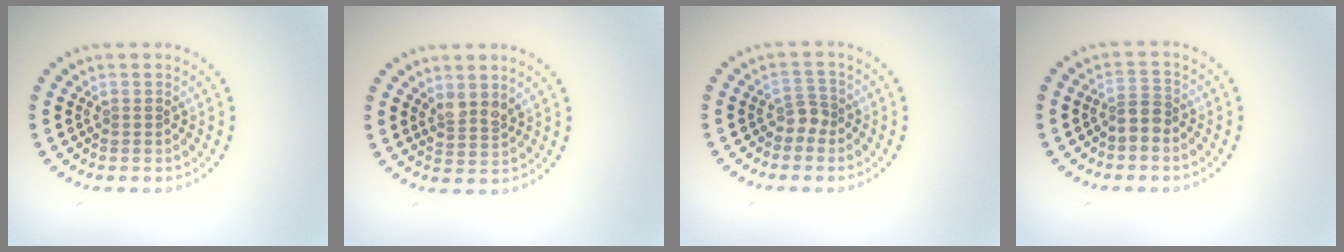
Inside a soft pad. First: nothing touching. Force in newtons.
{"total": 1.8, "press": 1.5, "slide": 0.9}
{"total": 1.5, "press": 1.0, "slide": 1.0}
{"total": 2.1, "press": 1.7, "slide": 1.2}